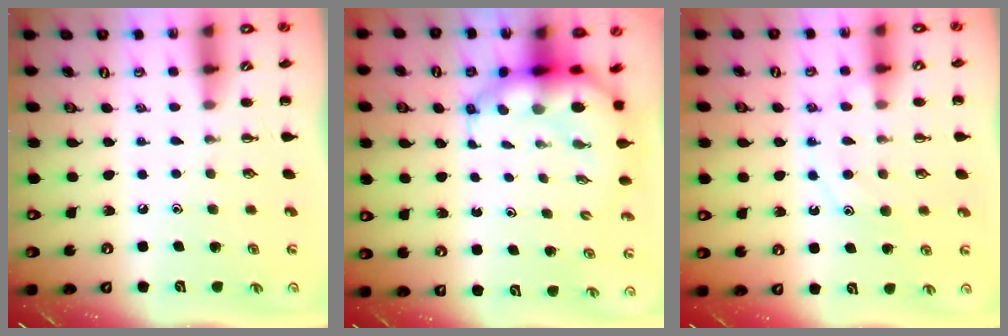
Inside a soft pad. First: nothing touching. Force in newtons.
{"total": 8.5, "press": 7.9, "slide": 3.0}
{"total": 10.3, "press": 10.3, "slide": 0.8}